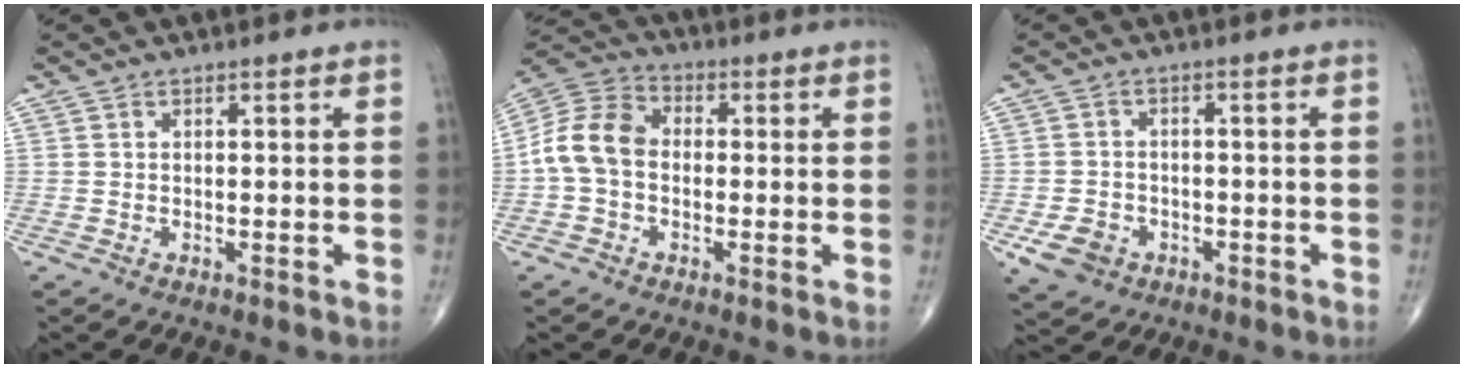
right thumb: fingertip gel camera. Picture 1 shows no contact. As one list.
[{"total": 9.9, "force": [-0.8, 7.3, 6.6], "torque": [-0.122, 0.031, -0.029]}, {"total": 5.5, "force": [-2.4, 4.4, 2.3], "torque": [-0.038, 0.011, -0.035]}]